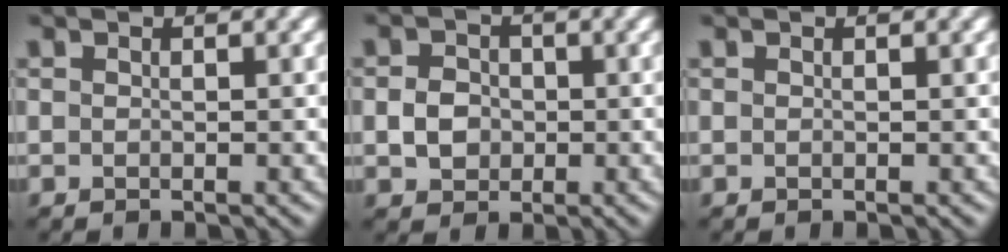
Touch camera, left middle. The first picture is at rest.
{"total": 2.7, "force": [-0.3, 2.3, 1.4], "torque": [-0.025, 0.001, -0.008]}
{"total": 0.0}